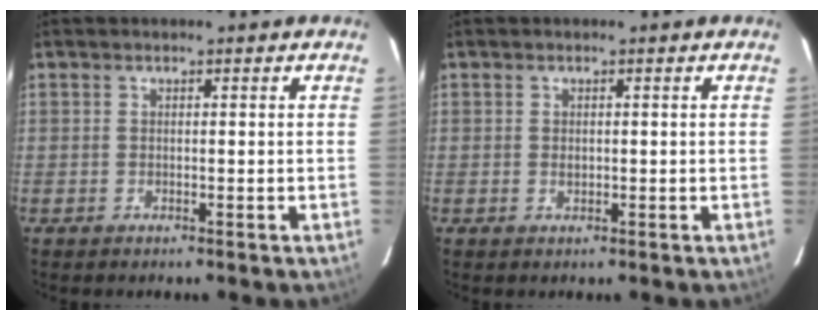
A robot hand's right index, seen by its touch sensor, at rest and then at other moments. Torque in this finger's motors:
{"motor_torque": [0.48, -0.05, 0.08, 0.03]}